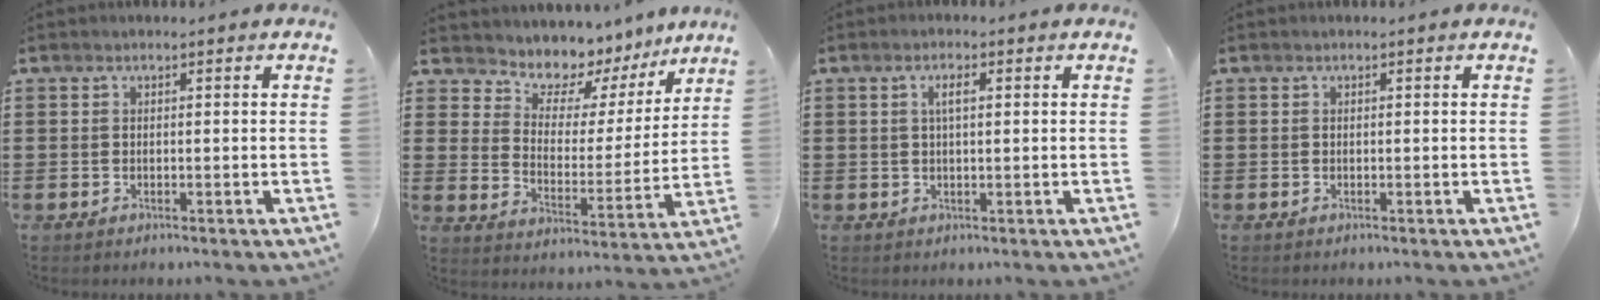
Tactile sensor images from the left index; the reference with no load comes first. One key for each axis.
{"total": 6.5, "fx": 5.6, "fy": 3.1, "fz": 0.9, "tx": -0.052, "ty": -0.041, "tz": 0.096}
{"total": 2.5, "fx": 0.7, "fy": 0.8, "fz": 2.3, "tx": -0.047, "ty": 0.005, "tz": 0.010}
{"total": 0.0}